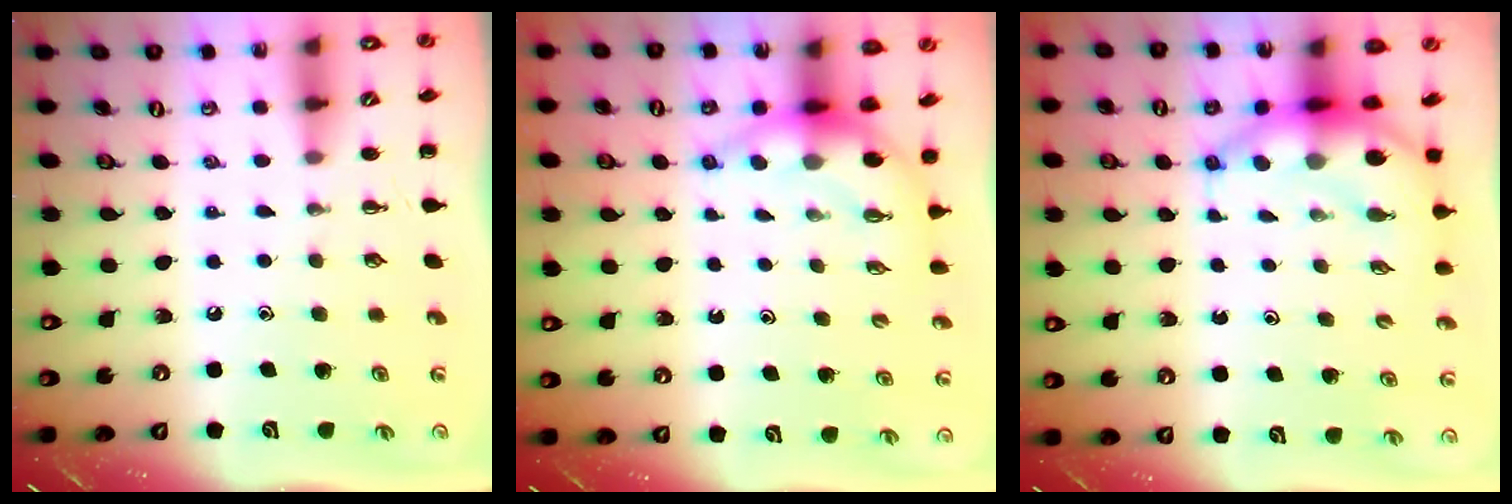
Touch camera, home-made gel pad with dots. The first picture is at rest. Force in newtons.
{"total": 6.6, "press": 6.5, "slide": 1.2}
{"total": 6.7, "press": 6.5, "slide": 1.5}